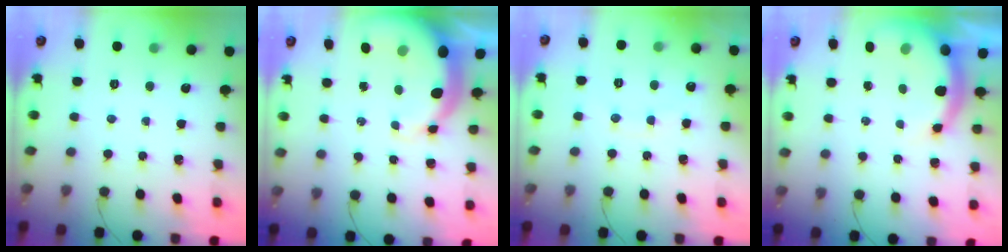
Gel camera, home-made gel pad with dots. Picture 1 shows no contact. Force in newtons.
{"total": 9.1, "press": 8.7, "slide": 2.4}
{"total": 8.4, "press": 8.2, "slide": 1.6}
{"total": 8.2, "press": 8.2, "slide": 0.9}